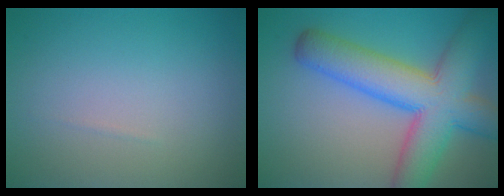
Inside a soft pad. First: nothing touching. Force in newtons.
{"total": 9.9, "press": 9.9, "slide": 0.4}